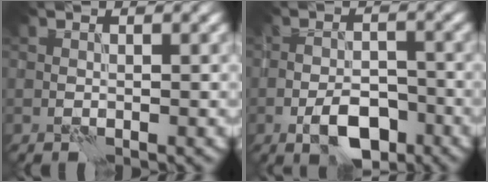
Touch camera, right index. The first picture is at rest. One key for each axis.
{"total": 4.7, "fx": -2.6, "fy": 2.2, "fz": 3.3, "tx": -0.051, "ty": -0.001, "tz": -0.045}